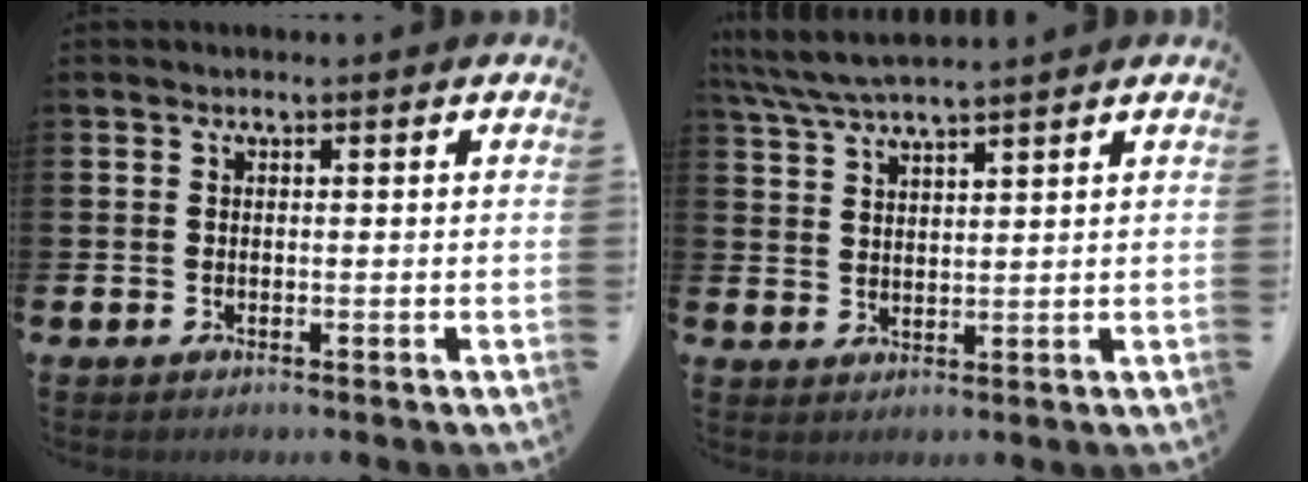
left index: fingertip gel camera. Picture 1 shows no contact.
{"total": 5.2, "force": [4.8, 0.2, 1.8], "torque": [-0.055, -0.015, 0.089]}